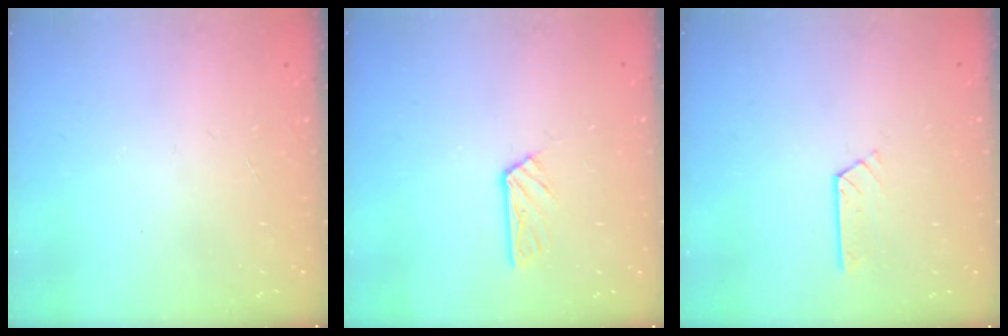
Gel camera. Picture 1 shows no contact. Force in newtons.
{"total": 4.0, "press": 4.0, "slide": 0.2}
{"total": 4.0, "press": 4.0, "slide": 0.6}